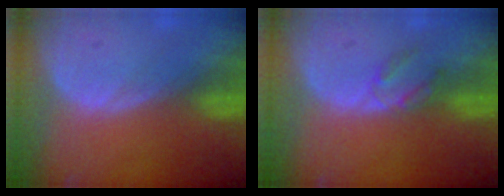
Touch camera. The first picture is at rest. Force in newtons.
{"total": 2.5, "press": 2.5, "slide": 0.3}